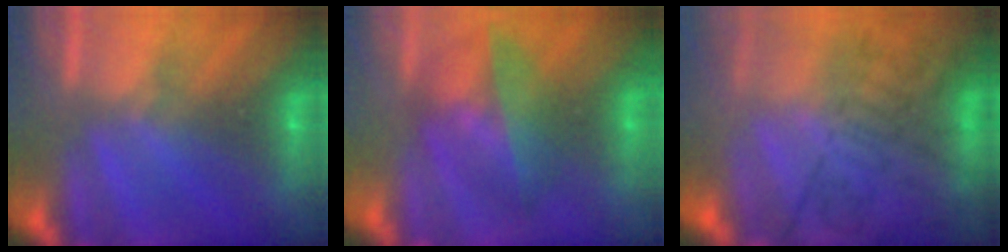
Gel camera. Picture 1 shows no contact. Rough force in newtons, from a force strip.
{"total": 4.4}
{"total": 8.9}